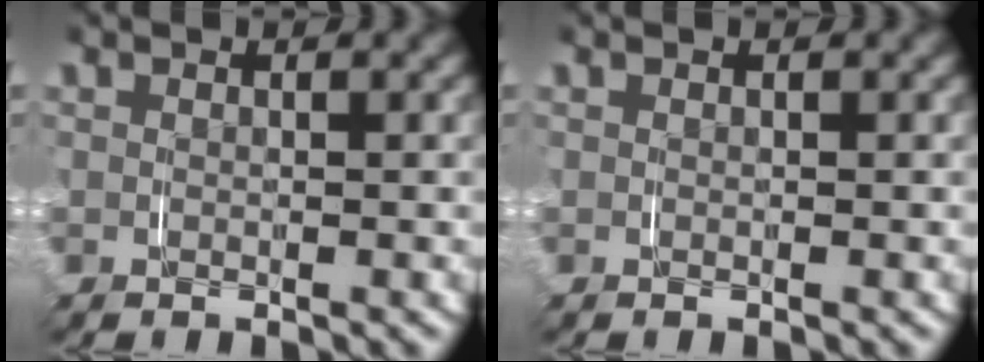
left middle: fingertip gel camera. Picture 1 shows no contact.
{"total": 0.0}